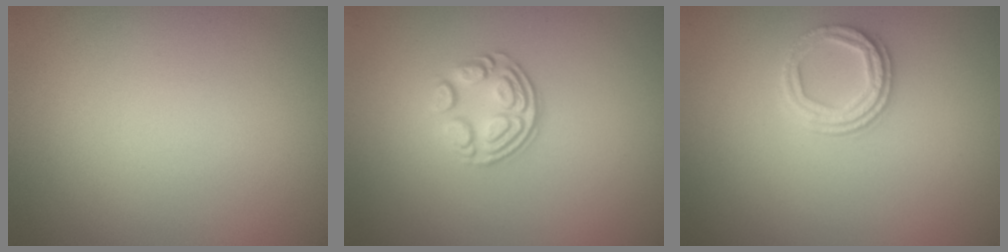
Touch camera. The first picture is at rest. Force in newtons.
{"total": 3.6, "press": 2.4, "slide": 2.7}
{"total": 2.5, "press": 2.3, "slide": 1.0}